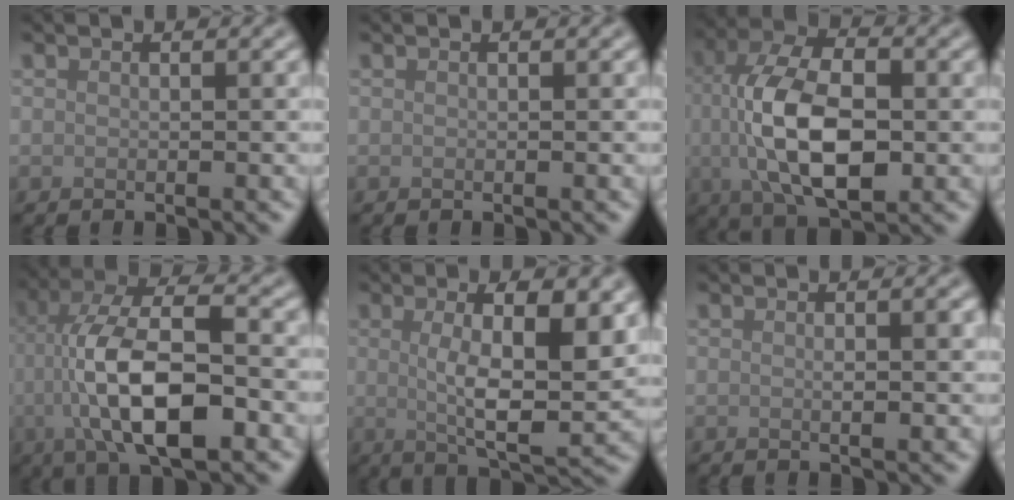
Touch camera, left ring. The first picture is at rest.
{"total": 0.0}
{"total": 10.2, "force": [-0.7, 5.2, 8.8], "torque": [-0.168, 0.000, -0.014]}
{"total": 10.7, "force": [-2.0, 4.0, 9.7], "torque": [-0.178, 0.013, -0.040]}
{"total": 8.2, "force": [1.2, 2.3, 7.8], "torque": [-0.118, -0.005, 0.022]}
{"total": 1.7, "force": [0.2, 0.3, 1.7], "torque": [-0.024, -0.001, 0.002]}